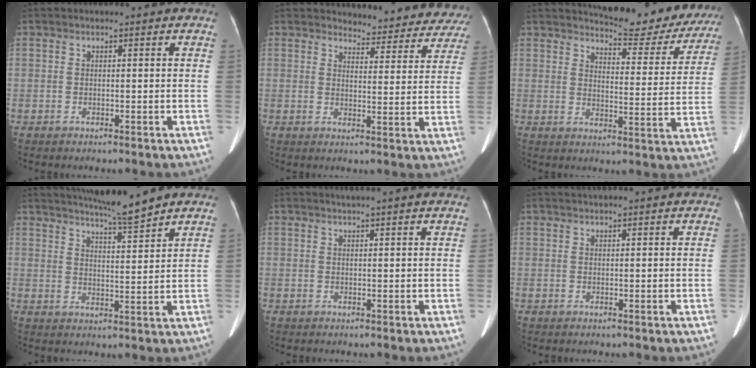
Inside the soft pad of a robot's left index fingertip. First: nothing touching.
{"total": 13.2, "force": [12.7, 3.4, 0.9], "torque": [0.026, -0.037, 0.120]}
{"total": 14.7, "force": [14.0, 3.1, 3.4], "torque": [-0.032, -0.041, 0.155]}
{"total": 8.5, "force": [7.6, -0.6, 3.8], "torque": [-0.067, -0.003, 0.119]}
{"total": 3.9, "force": [3.4, -0.6, 1.9], "torque": [-0.024, 0.018, 0.042]}
{"total": 4.1, "force": [3.7, -0.3, 1.6], "torque": [-0.017, 0.030, 0.050]}